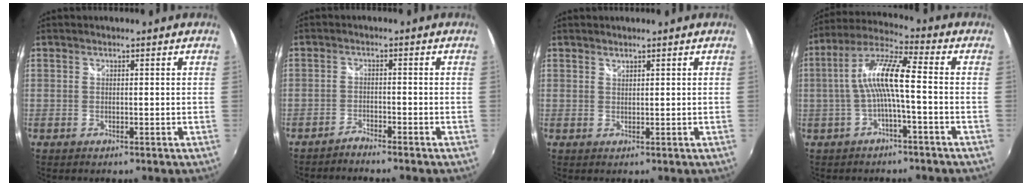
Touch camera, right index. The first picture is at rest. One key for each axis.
{"total": 2.2, "fx": -2.2, "fy": 0.1, "fz": 0.4, "tx": -0.024, "ty": -0.003, "tz": -0.043}
{"total": 0.8, "fx": 0.7, "fy": 0.2, "fz": 0.1, "tx": -0.002, "ty": 0.001, "tz": 0.013}
{"total": 9.6, "fx": -1.4, "fy": 1.1, "fz": 9.4, "tx": -0.197, "ty": 0.019, "tz": -0.024}